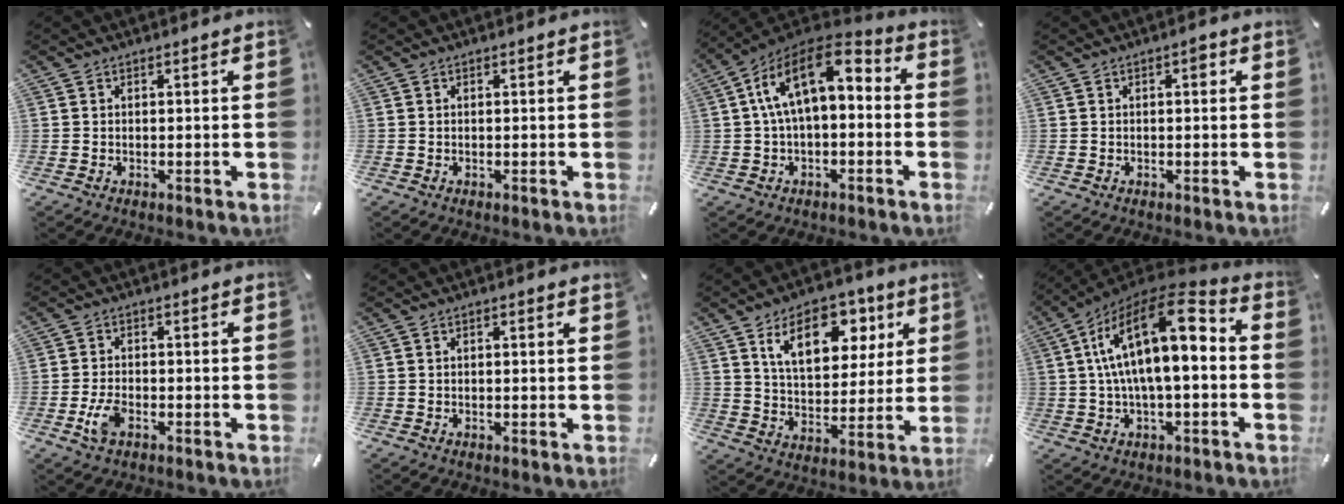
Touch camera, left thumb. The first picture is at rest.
{"total": 0.0}
{"total": 14.3, "force": [3.1, 7.8, 11.5], "torque": [-0.231, -0.014, 0.051]}
{"total": 1.8, "force": [0.3, 0.9, 1.6], "torque": [-0.016, 0.002, -0.002]}
{"total": 5.1, "force": [-2.1, 2.7, 3.8], "torque": [-0.095, -0.001, -0.043]}
{"total": 0.6, "force": [0.2, 0.1, 0.6], "torque": [-0.011, 0.001, 0.003]}
{"total": 15.3, "force": [7.7, 9.3, 9.5], "torque": [-0.150, -0.015, 0.134]}
{"total": 18.5, "force": [3.7, 7.8, 16.4], "torque": [-0.288, -0.020, 0.057]}